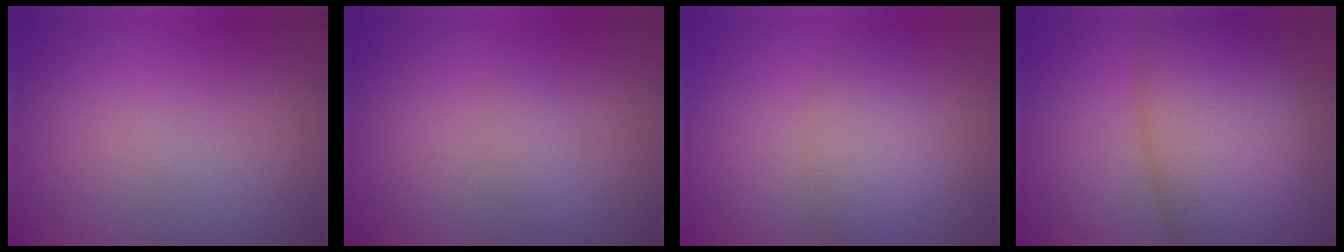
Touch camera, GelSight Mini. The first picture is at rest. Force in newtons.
{"total": 1.0, "press": 1.0, "slide": 0.1}
{"total": 4.2, "press": 4.2, "slide": 0.1}
{"total": 12.1, "press": 12.1, "slide": 0.5}